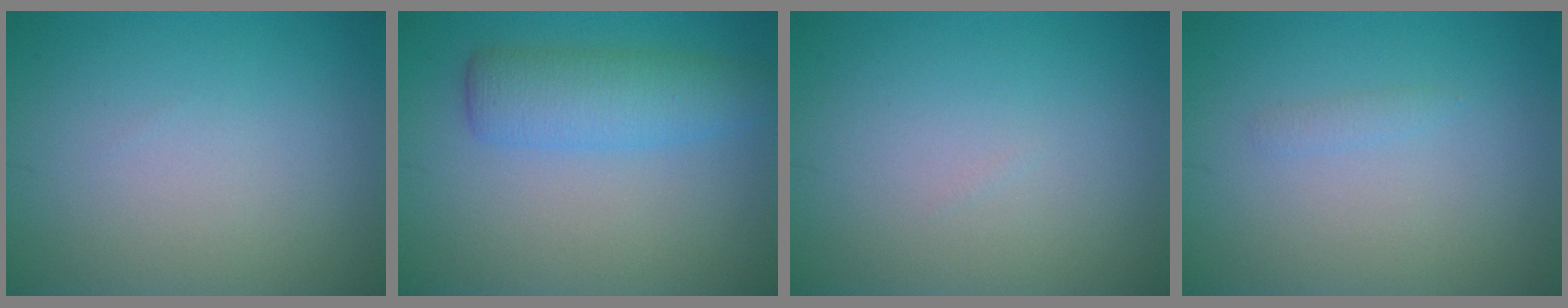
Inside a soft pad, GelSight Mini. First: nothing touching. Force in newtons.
{"total": 4.5, "press": 4.5, "slide": 0.1}
{"total": 0.0}
{"total": 0.7, "press": 0.7, "slide": 0.1}